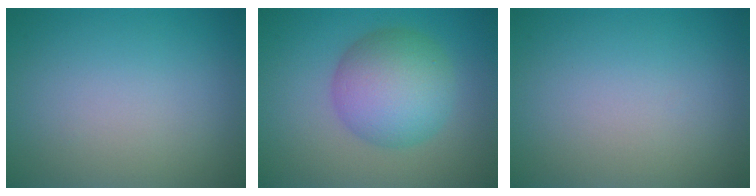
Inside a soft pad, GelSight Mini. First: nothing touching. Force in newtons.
{"total": 6.9, "press": 6.9, "slide": 0.1}
{"total": 0.0}